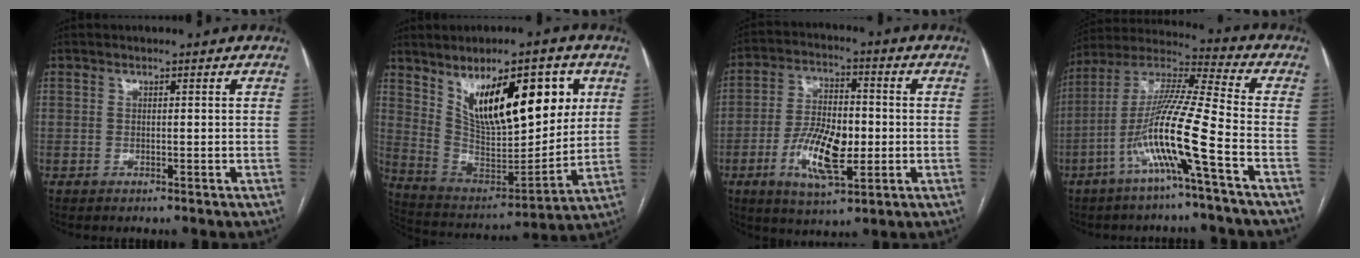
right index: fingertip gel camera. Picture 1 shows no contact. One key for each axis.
{"total": 19.7, "fx": 8.2, "fy": 7.1, "fz": 16.4, "tx": -0.266, "ty": 0.012, "tz": 0.148}
{"total": 11.5, "fx": -2.9, "fy": 4.4, "fz": 10.2, "tx": -0.201, "ty": 0.003, "tz": -0.048}
{"total": 14.3, "fx": -5.6, "fy": -1.3, "fz": 13.1, "tx": -0.256, "ty": 0.002, "tz": -0.114}